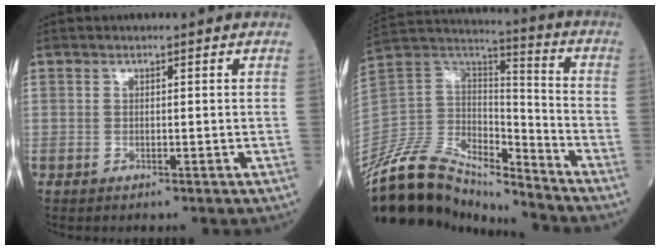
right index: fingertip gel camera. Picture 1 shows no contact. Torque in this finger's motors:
{"motor_torque": [-1.36, -0.77, -0.32, -0.20]}